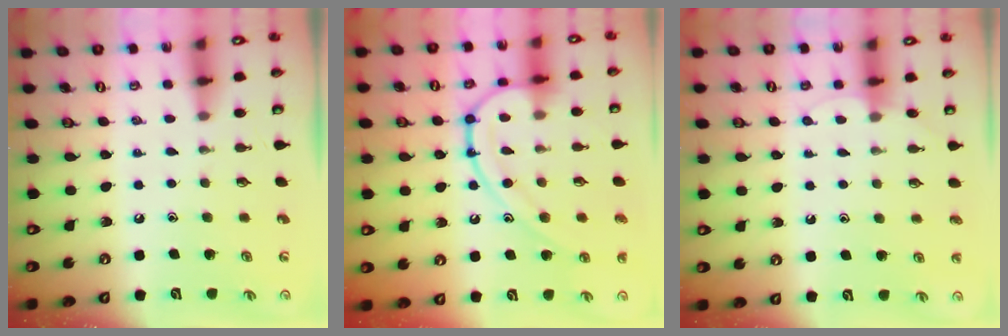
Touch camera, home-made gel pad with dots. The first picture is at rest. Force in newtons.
{"total": 13.6, "press": 13.5, "slide": 1.2}
{"total": 3.7, "press": 3.7, "slide": 0.3}